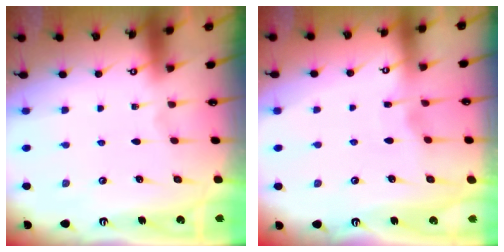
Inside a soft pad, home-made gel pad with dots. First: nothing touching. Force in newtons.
{"total": 2.7, "press": 2.6, "slide": 0.3}